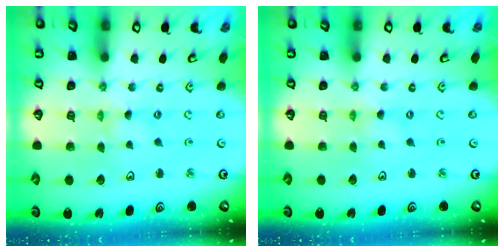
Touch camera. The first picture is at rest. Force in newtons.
{"total": 0.7, "press": 0.7, "slide": 0.1}